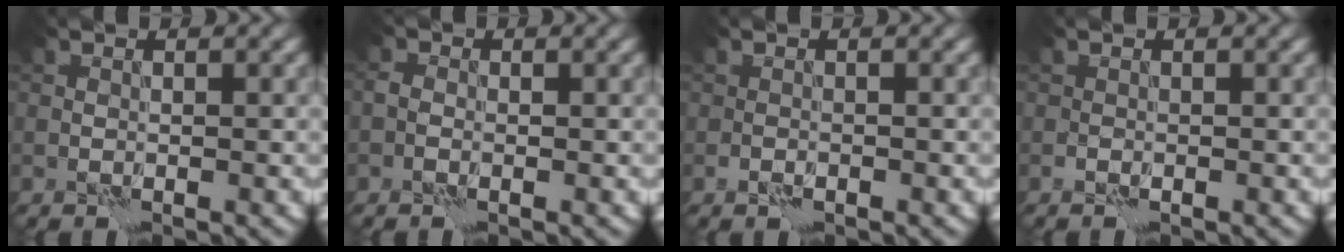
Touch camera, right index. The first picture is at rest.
{"total": 0.9, "force": [-0.3, 0.8, 0.5], "torque": [-0.009, 0.006, -0.013]}
{"total": 0.6, "force": [-0.3, 0.4, 0.4], "torque": [-0.008, 0.000, -0.006]}
{"total": 0.0}